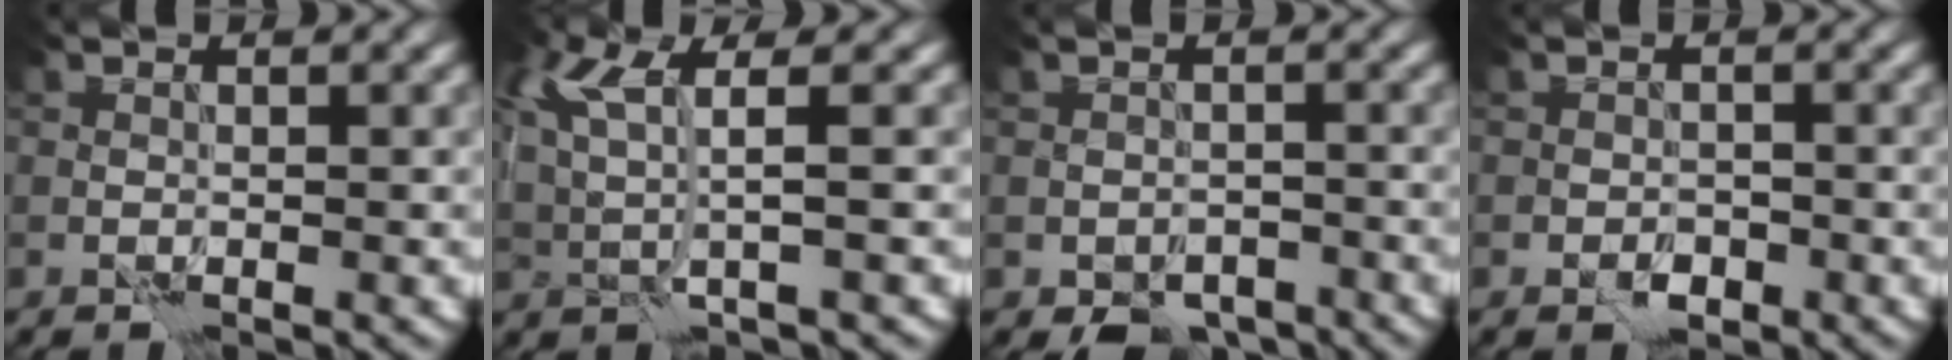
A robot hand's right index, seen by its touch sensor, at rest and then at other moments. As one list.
[{"total": 4.7, "force": [2.0, 1.0, 4.1], "torque": [-0.081, 0.004, 0.043]}, {"total": 3.4, "force": [-2.7, 1.8, 1.0], "torque": [-0.004, -0.009, -0.042]}, {"total": 1.2, "force": [-0.6, 0.8, 0.6], "torque": [-0.006, 0.002, -0.010]}]